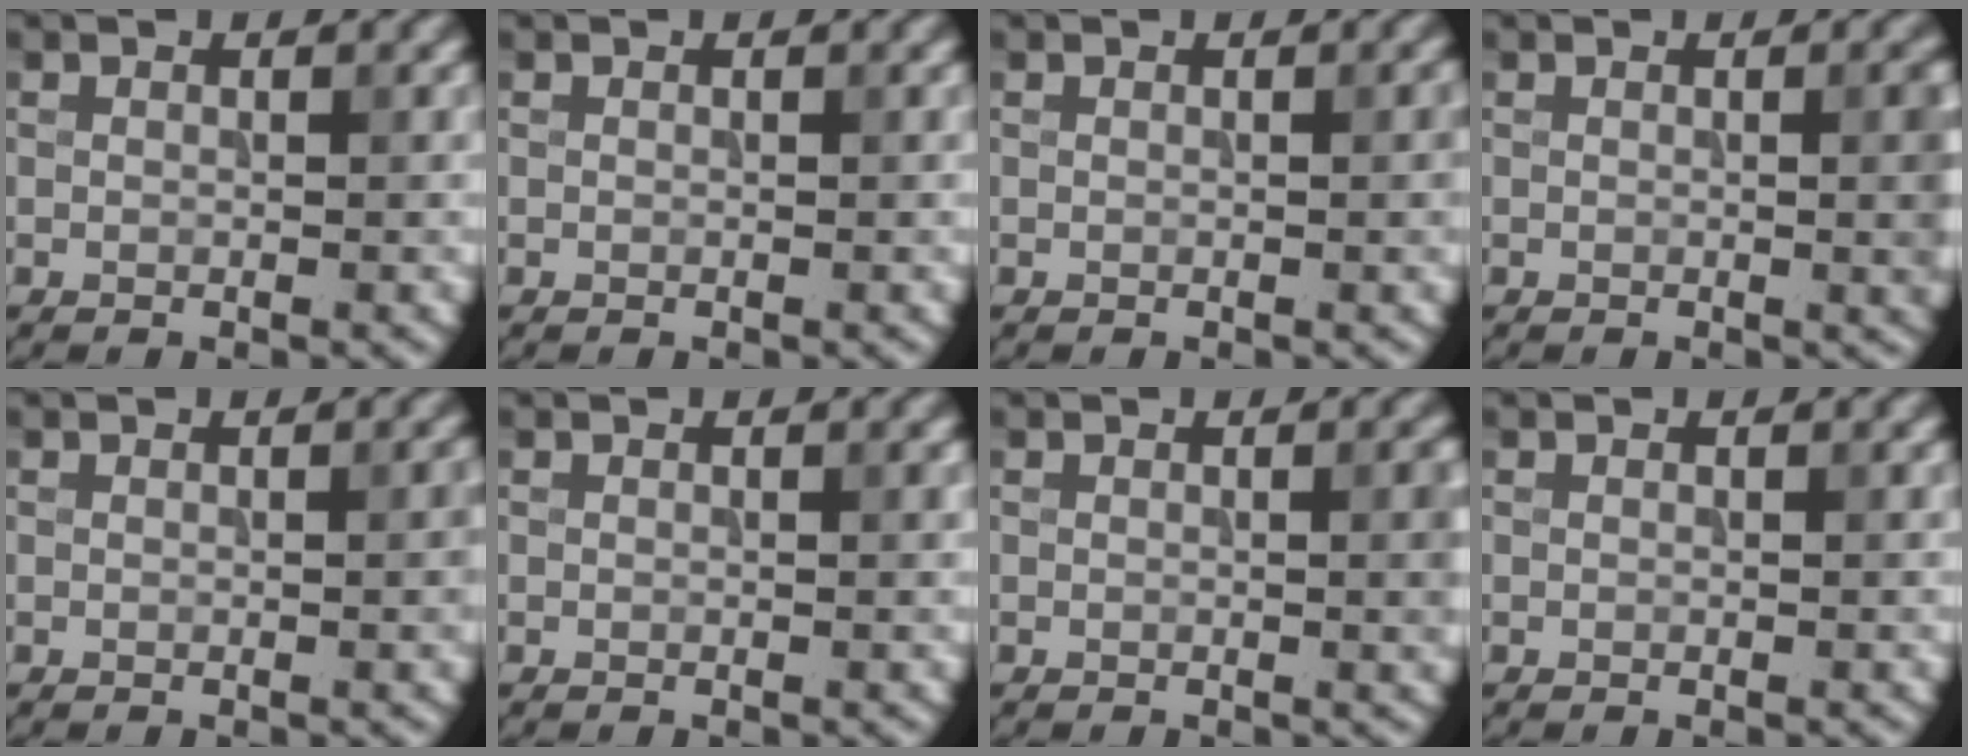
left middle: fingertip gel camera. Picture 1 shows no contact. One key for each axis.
{"total": 0.0}
{"total": 1.1, "fx": 0.0, "fy": 0.2, "fz": 1.1, "tx": -0.011, "ty": 0.002, "tz": 0.000}
{"total": 3.1, "fx": 0.1, "fy": 0.8, "fz": 3.0, "tx": -0.028, "ty": 0.003, "tz": -0.003}
{"total": 1.4, "fx": 0.0, "fy": 0.3, "fz": 1.4, "tx": -0.015, "ty": 0.003, "tz": -0.001}
{"total": 0.0}
{"total": 1.9, "fx": 0.1, "fy": 0.4, "fz": 1.8, "tx": -0.020, "ty": 0.000, "tz": -0.002}
{"total": 0.0}